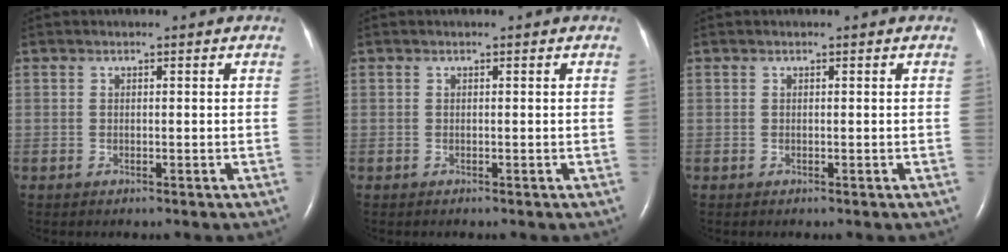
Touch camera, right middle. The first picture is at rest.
{"total": 0.0}
{"total": 0.0}